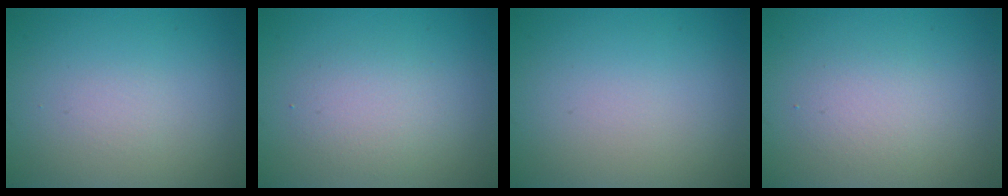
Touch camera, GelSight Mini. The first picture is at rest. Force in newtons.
{"total": 2.4, "press": 2.4, "slide": 0.1}
{"total": 0.0}
{"total": 1.9, "press": 1.9, "slide": 0.1}